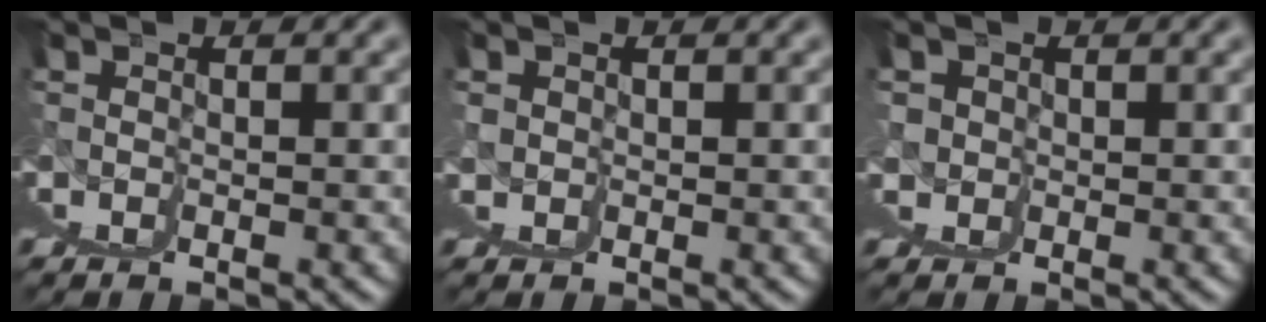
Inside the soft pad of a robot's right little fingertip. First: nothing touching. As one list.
[{"total": 1.2, "force": [0.3, 1.2, -0.2], "torque": [0.003, -0.008, 0.003]}, {"total": 1.7, "force": [0.9, 1.3, 0.6], "torque": [-0.010, -0.010, 0.015]}]